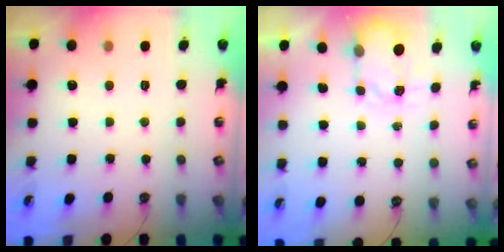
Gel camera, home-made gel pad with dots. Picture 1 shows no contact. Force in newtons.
{"total": 4.0, "press": 3.9, "slide": 0.6}